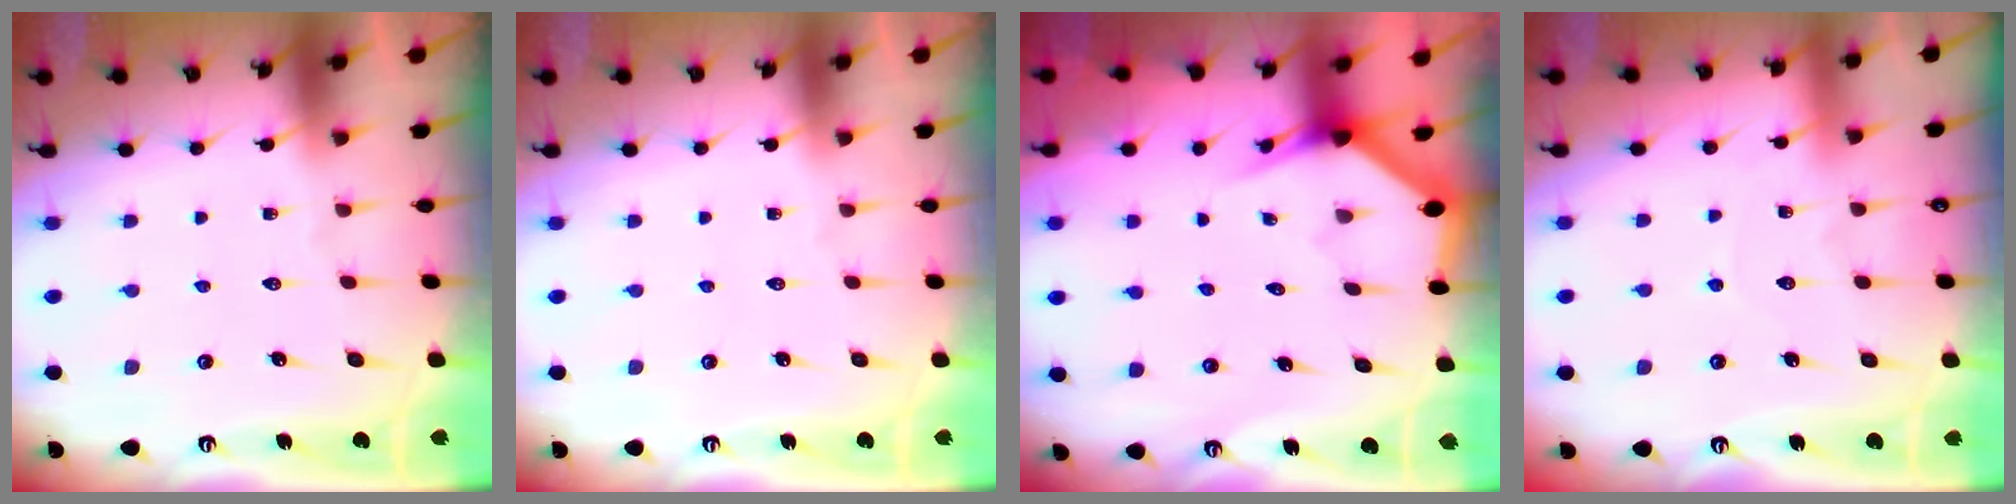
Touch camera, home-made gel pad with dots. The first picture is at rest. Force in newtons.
{"total": 0.0}
{"total": 3.0, "press": 3.0, "slide": 0.1}
{"total": 3.5, "press": 3.5, "slide": 0.3}